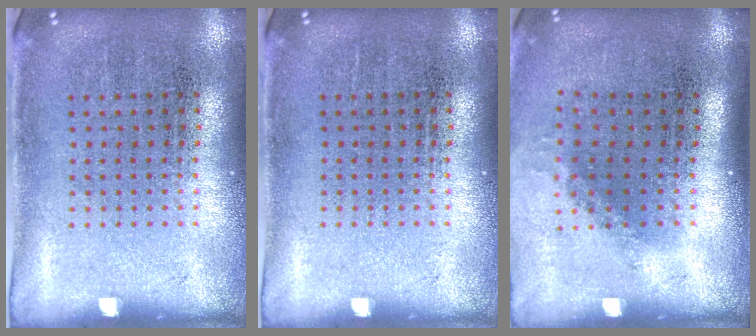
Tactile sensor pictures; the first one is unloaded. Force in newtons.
{"total": 0.0}
{"total": 1.2, "press": 0.9, "slide": 0.9}